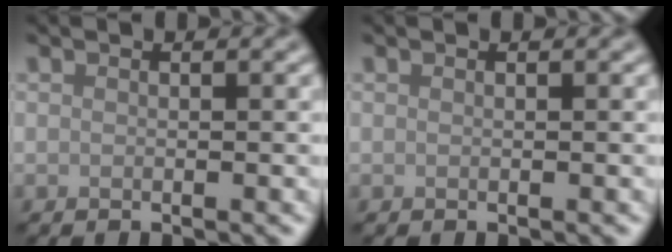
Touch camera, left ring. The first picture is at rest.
{"total": 0.0}